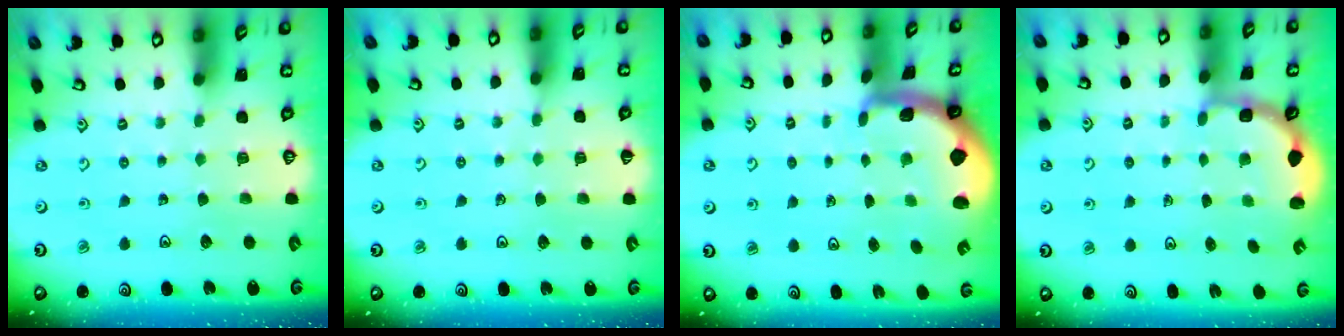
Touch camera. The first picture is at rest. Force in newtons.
{"total": 2.5, "press": 2.5, "slide": 0.4}
{"total": 1.9, "press": 1.8, "slide": 0.4}
{"total": 2.9, "press": 2.5, "slide": 1.4}